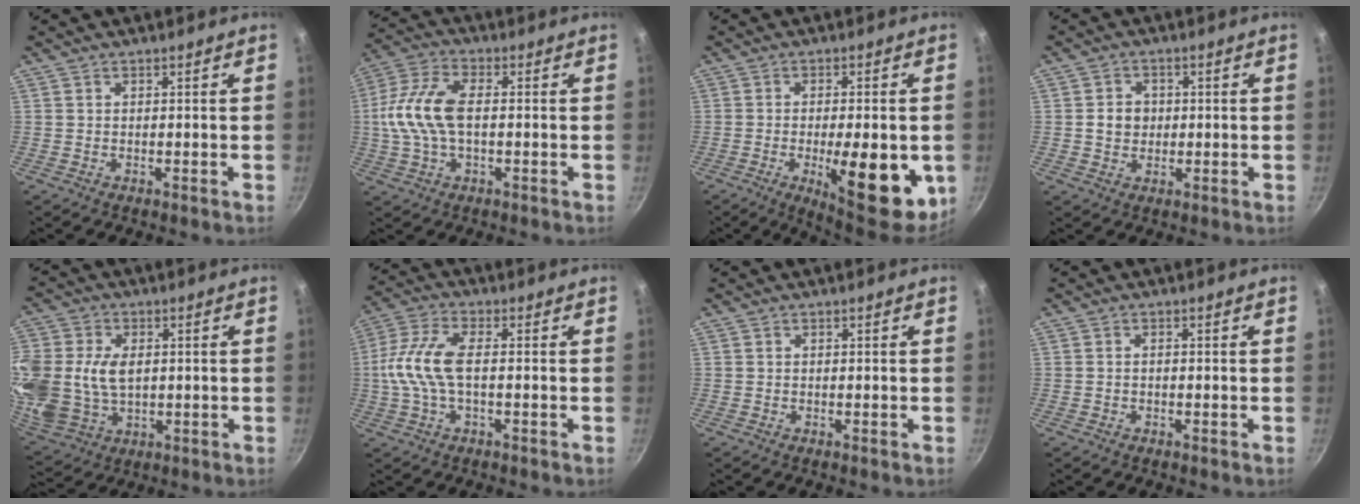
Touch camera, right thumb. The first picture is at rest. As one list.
[{"total": 12.0, "force": [0.0, 6.4, 10.2], "torque": [-0.212, 0.026, -0.014]}, {"total": 16.8, "force": [-4.0, 5.8, 15.2], "torque": [-0.180, 0.001, -0.046]}, {"total": 4.2, "force": [0.1, 3.7, 2.0], "torque": [-0.014, 0.005, -0.002]}, {"total": 18.7, "force": [1.5, 13.7, 12.6], "torque": [-0.295, 0.004, 0.037]}, {"total": 10.1, "force": [-0.5, 4.3, 9.1], "torque": [-0.204, 0.020, -0.023]}, {"total": 0.0}, {"total": 0.6, "force": [-0.3, 0.4, 0.4], "torque": [-0.011, 0.006, -0.005]}]